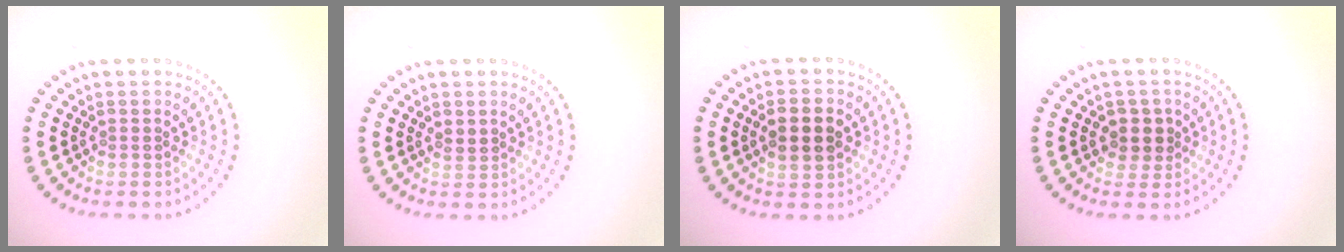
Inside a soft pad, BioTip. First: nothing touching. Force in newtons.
{"total": 0.7, "press": 0.6, "slide": 0.3}
{"total": 3.5, "press": 3.5, "slide": 0.2}
{"total": 2.1, "press": 1.9, "slide": 1.0}